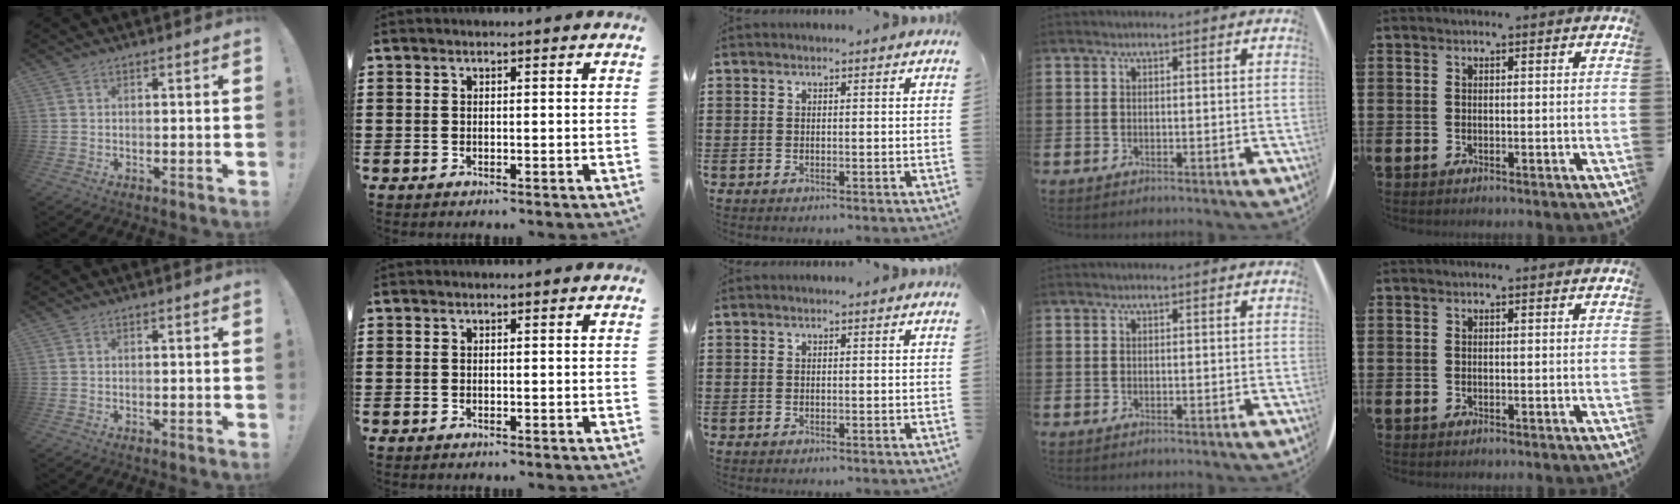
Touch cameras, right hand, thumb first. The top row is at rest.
{}